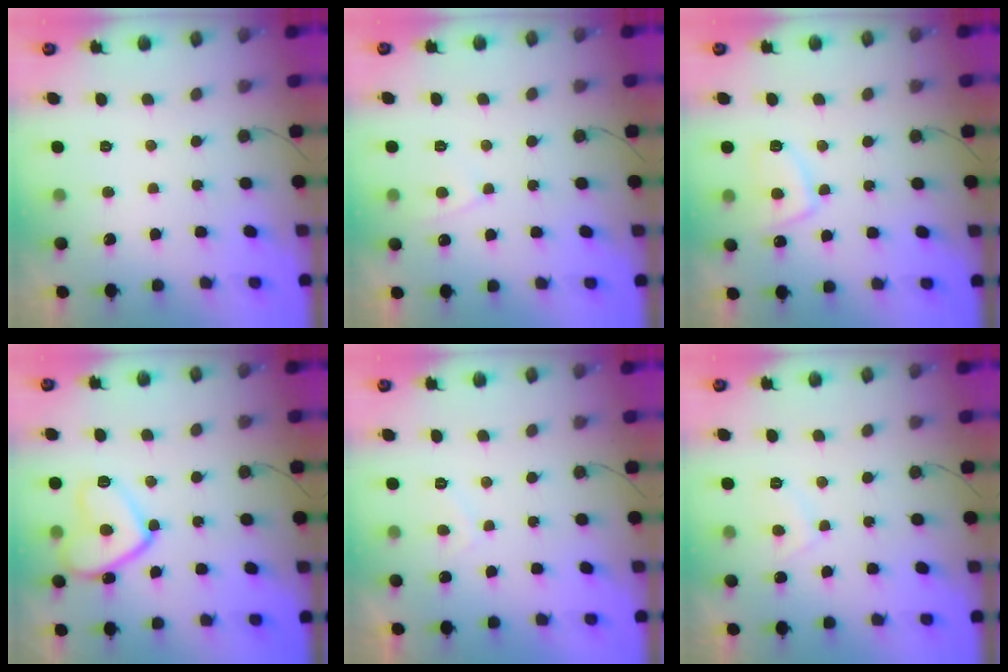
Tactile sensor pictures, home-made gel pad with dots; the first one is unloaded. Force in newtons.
{"total": 3.3, "press": 3.3, "slide": 0.3}
{"total": 7.3, "press": 7.2, "slide": 1.2}
{"total": 12.5, "press": 12.4, "slide": 1.4}
{"total": 1.6, "press": 1.4, "slide": 0.7}
{"total": 3.2, "press": 3.1, "slide": 0.8}